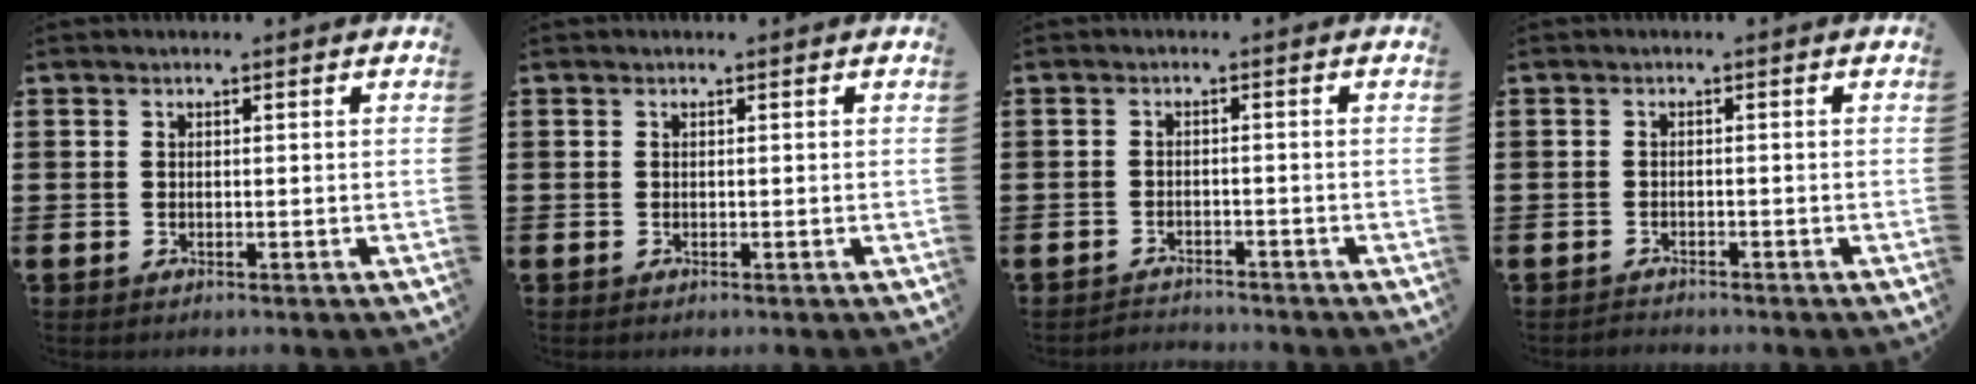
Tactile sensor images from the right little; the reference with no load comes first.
{"total": 0.0}
{"total": 1.6, "force": [-1.6, 0.0, -0.3], "torque": [0.000, 0.004, -0.036]}
{"total": 0.8, "force": [-0.8, 0.0, -0.1], "torque": [0.000, 0.001, -0.018]}